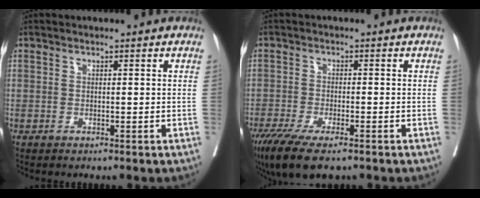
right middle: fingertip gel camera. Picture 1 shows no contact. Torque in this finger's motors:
{"motor_torque": [1.02, -0.95, 0.37, 0.11]}